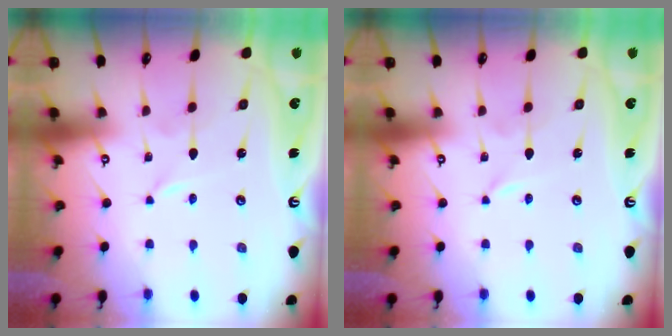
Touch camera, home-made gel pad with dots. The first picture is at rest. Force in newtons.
{"total": 0.0}